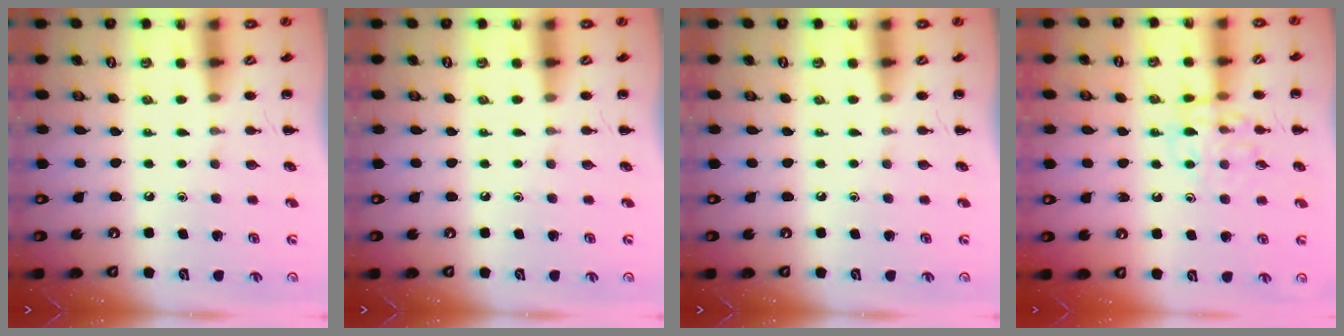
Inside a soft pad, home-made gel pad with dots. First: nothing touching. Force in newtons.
{"total": 0.0}
{"total": 0.0}
{"total": 10.6, "press": 10.6, "slide": 0.7}